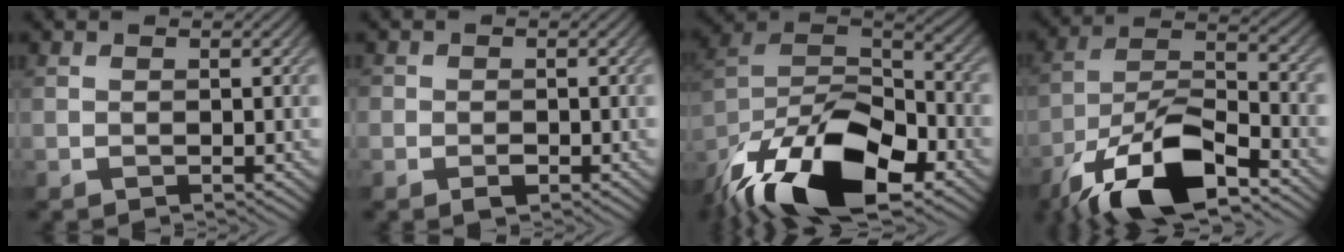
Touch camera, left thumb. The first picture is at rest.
{"total": 1.6, "force": [-0.6, 1.3, 0.8], "torque": [-0.010, -0.005, -0.017]}
{"total": 18.8, "force": [-12.2, 8.0, 11.8], "torque": [-0.262, -0.032, -0.213]}
{"total": 15.2, "force": [-9.7, 5.1, 10.6], "torque": [-0.206, -0.007, -0.195]}